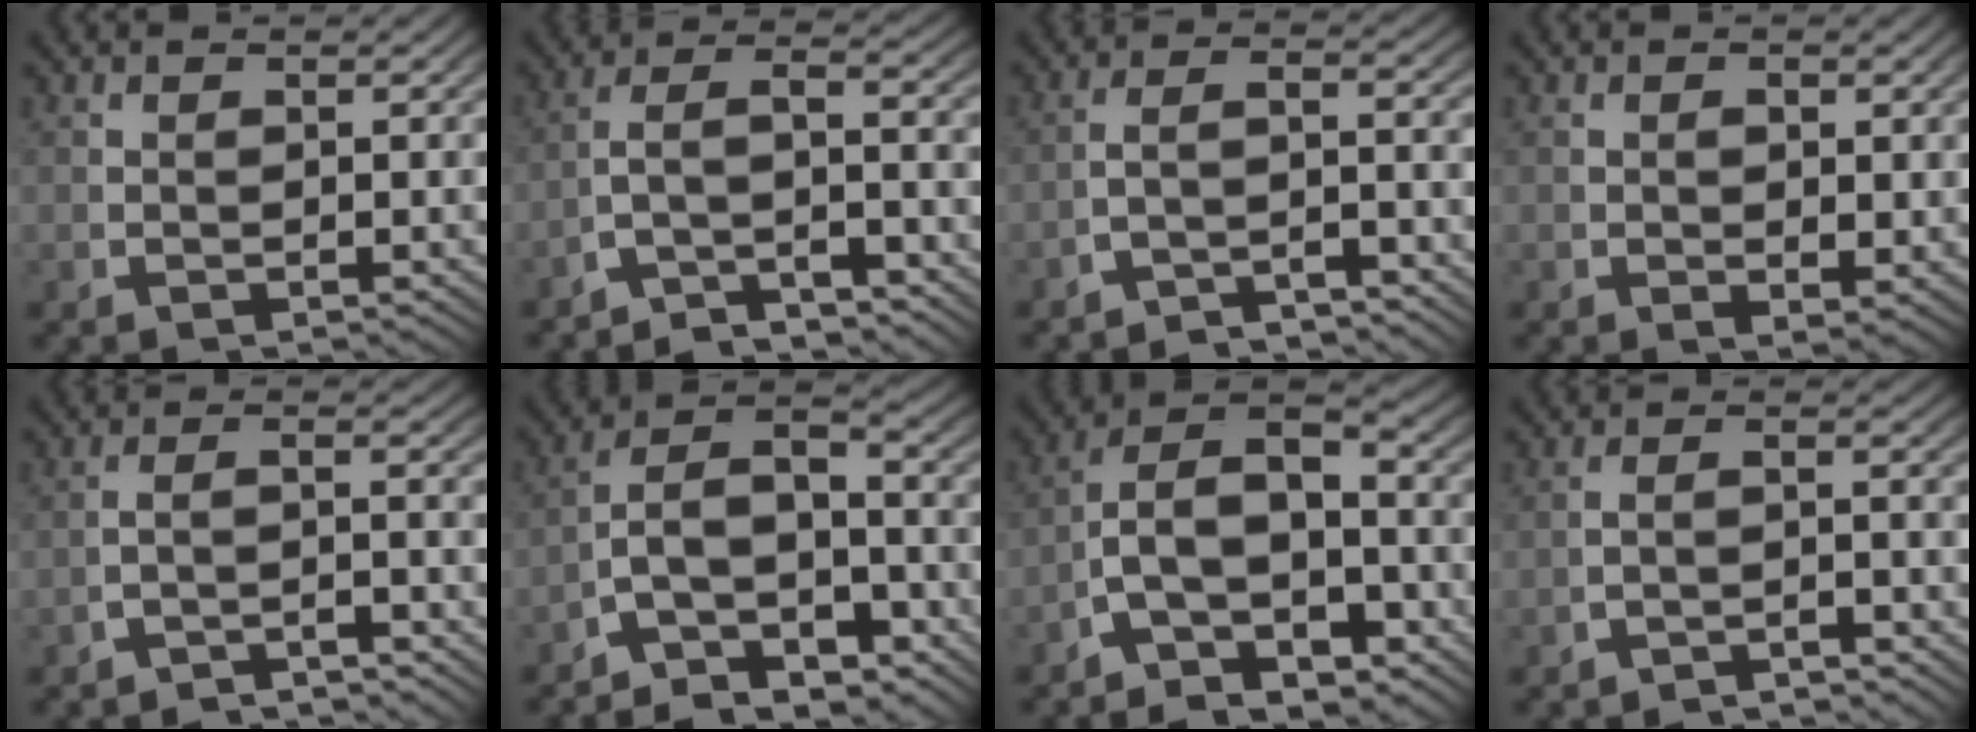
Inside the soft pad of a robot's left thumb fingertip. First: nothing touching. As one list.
[{"total": 6.5, "force": [-2.6, 3.6, 4.8], "torque": [-0.090, -0.020, -0.041]}, {"total": 4.0, "force": [-2.8, 1.3, 2.6], "torque": [-0.045, -0.013, -0.041]}, {"total": 1.6, "force": [0.4, 0.9, 1.3], "torque": [-0.023, -0.009, 0.012]}, {"total": 3.3, "force": [-2.8, 0.6, 1.7], "torque": [-0.032, -0.011, -0.042]}, {"total": 10.3, "force": [-3.6, 6.9, 6.7], "torque": [-0.124, -0.040, -0.058]}, {"total": 10.9, "force": [-2.6, 7.6, 7.3], "torque": [-0.142, -0.040, -0.041]}, {"total": 3.0, "force": [-2.7, 0.4, 1.2], "torque": [-0.023, -0.009, -0.042]}]